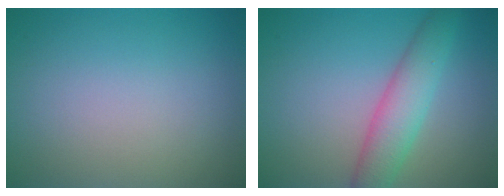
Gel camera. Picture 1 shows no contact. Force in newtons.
{"total": 4.3, "press": 4.3, "slide": 0.2}